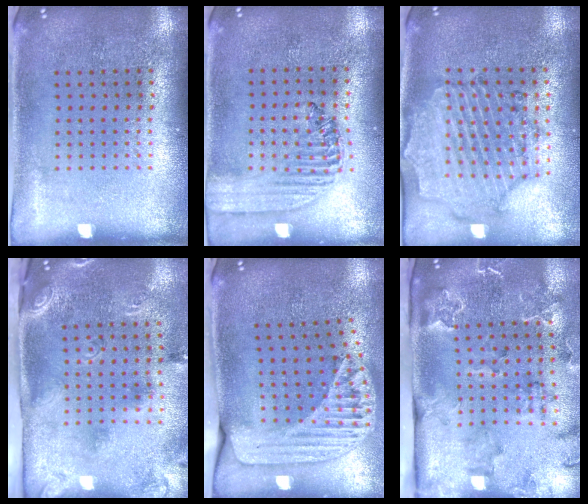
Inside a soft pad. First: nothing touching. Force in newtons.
{"total": 1.5, "press": 1.3, "slide": 0.7}
{"total": 1.6, "press": 1.6, "slide": 0.3}
{"total": 2.8, "press": 1.7, "slide": 2.2}
{"total": 1.8, "press": 1.5, "slide": 1.0}
{"total": 2.5, "press": 2.4, "slide": 0.6}